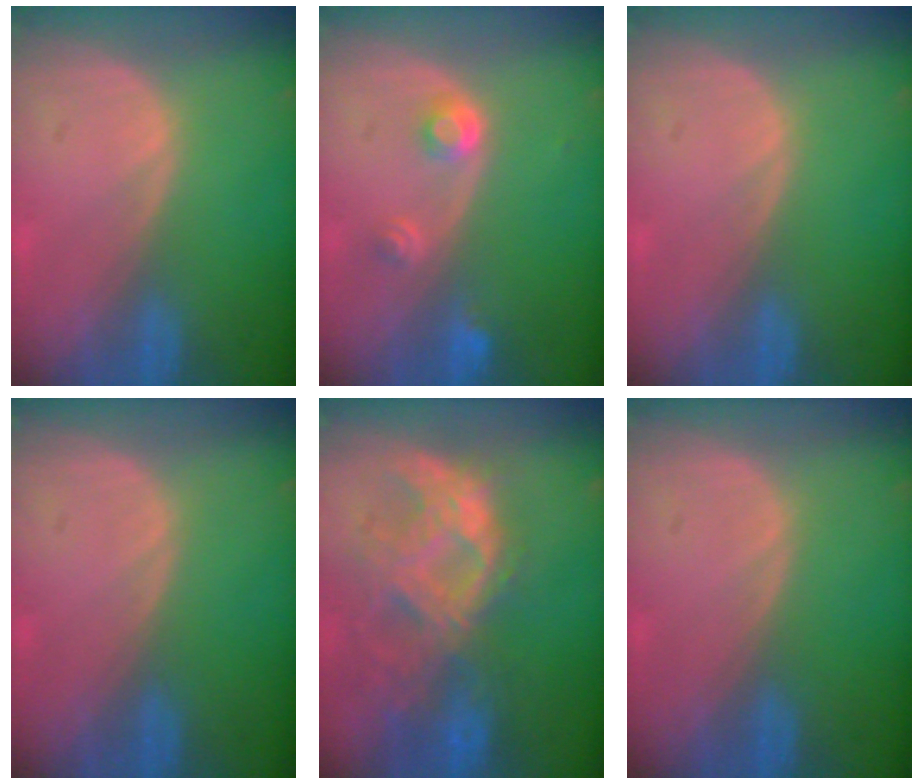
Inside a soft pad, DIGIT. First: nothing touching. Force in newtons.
{"total": 2.9, "press": 2.7, "slide": 1.0}
{"total": 0.0}
{"total": 0.0}
{"total": 10.4, "press": 9.2, "slide": 4.9}
{"total": 0.0}